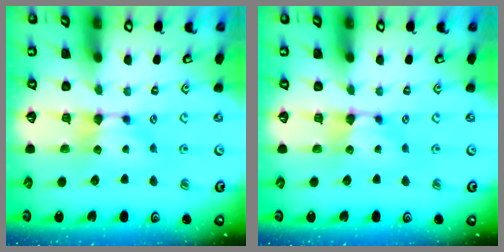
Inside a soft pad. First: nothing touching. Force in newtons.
{"total": 0.0}